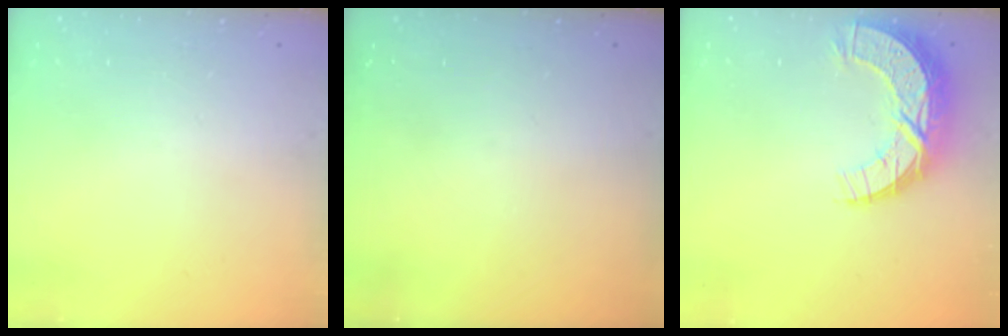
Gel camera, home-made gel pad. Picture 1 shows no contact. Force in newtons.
{"total": 0.0}
{"total": 11.6, "press": 11.6, "slide": 0.7}